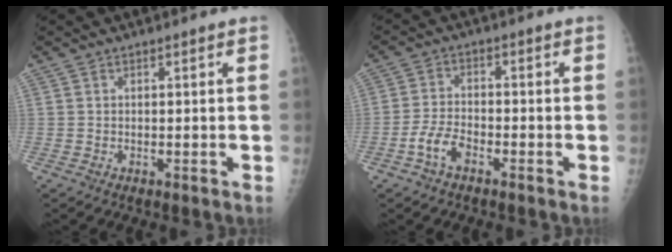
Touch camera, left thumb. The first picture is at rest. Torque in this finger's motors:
{"motor_torque": [-0.15, 0.38, -0.05, 0.06, 0.01]}